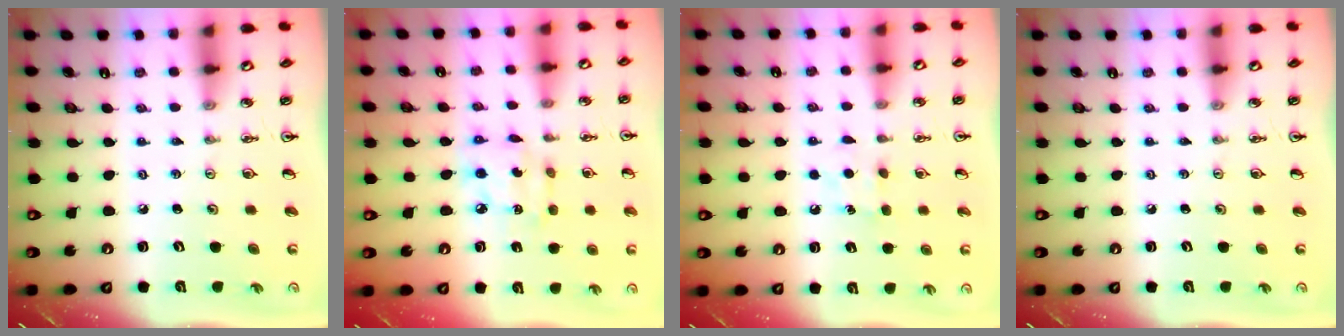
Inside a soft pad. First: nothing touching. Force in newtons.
{"total": 7.6, "press": 7.5, "slide": 0.4}
{"total": 4.8, "press": 4.8, "slide": 0.7}
{"total": 0.0}